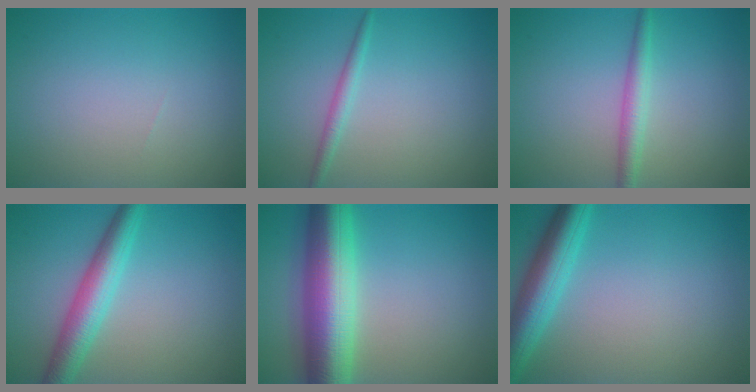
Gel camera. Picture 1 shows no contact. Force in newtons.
{"total": 1.3, "press": 1.3, "slide": 0.1}
{"total": 2.2, "press": 2.2, "slide": 0.1}
{"total": 4.5, "press": 4.5, "slide": 0.1}
{"total": 10.1, "press": 10.1, "slide": 0.2}
{"total": 5.3, "press": 5.3, "slide": 0.2}